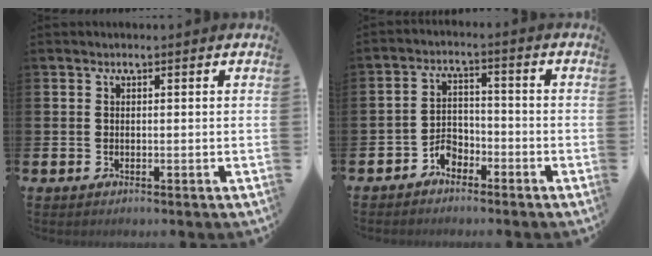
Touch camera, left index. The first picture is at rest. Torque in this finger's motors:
{"motor_torque": [0.19, 0.13, 0.03, 0.04]}